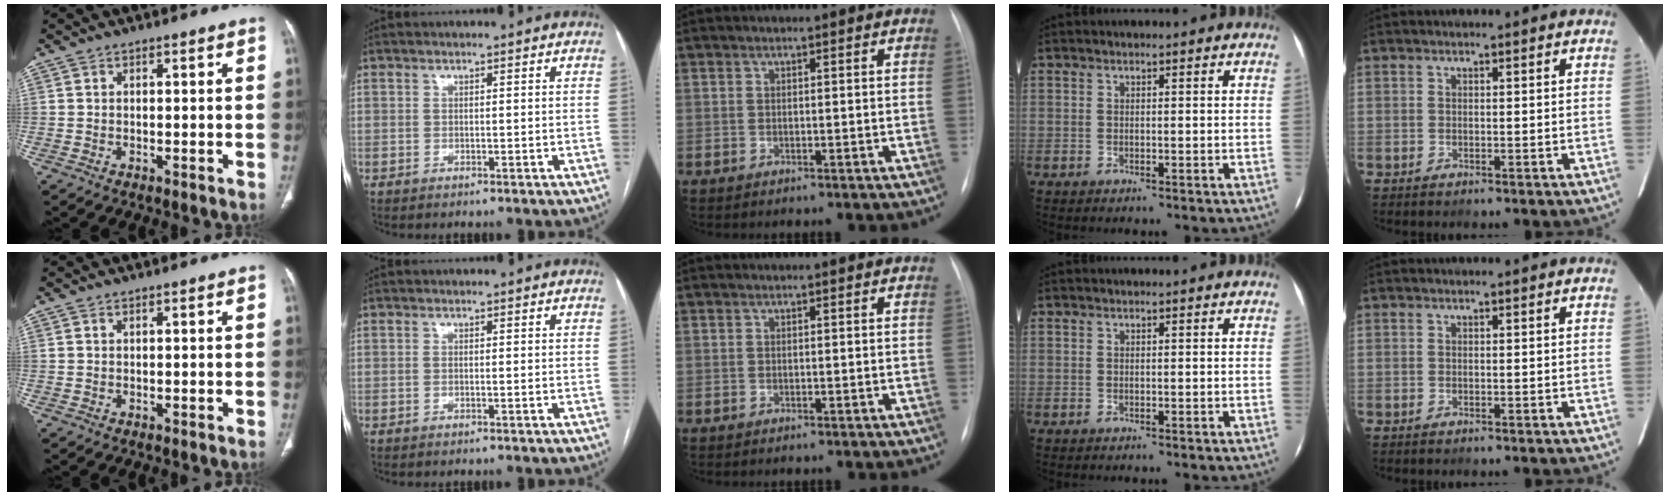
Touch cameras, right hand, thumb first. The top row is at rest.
{}